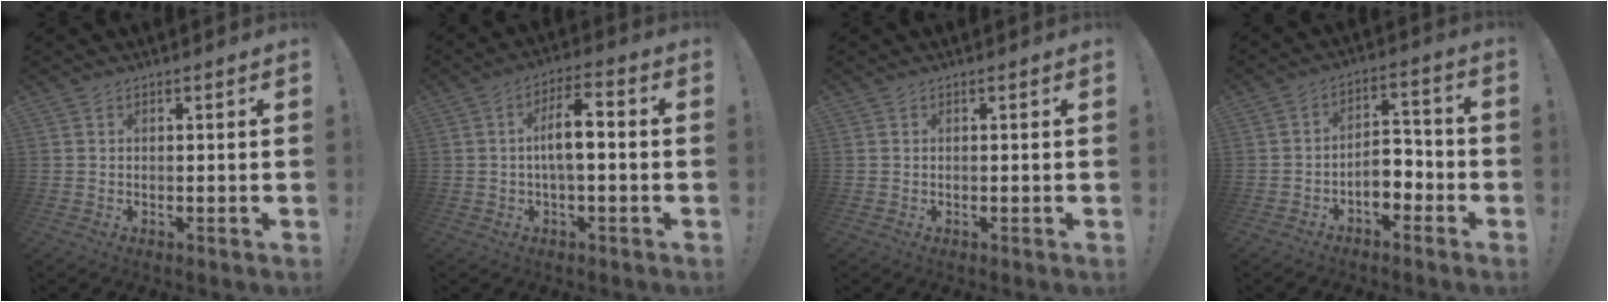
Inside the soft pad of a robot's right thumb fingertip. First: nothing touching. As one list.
[{"total": 8.6, "force": [-0.4, 2.8, 8.1], "torque": [-0.137, 0.009, -0.012]}, {"total": 0.0}, {"total": 7.6, "force": [-3.6, 4.7, 4.7], "torque": [-0.081, 0.019, -0.060]}]